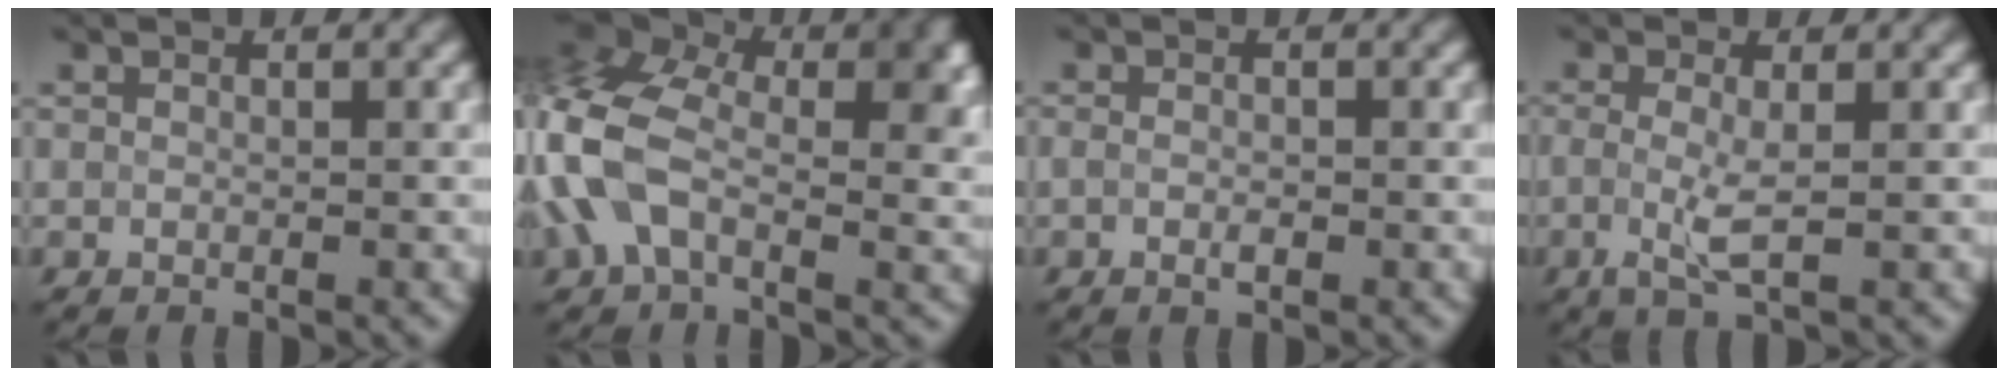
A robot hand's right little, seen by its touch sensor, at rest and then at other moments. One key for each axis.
{"total": 12.4, "fx": -0.5, "fy": 7.9, "fz": 9.6, "tx": -0.217, "ty": 0.002, "tz": -0.028}
{"total": 1.1, "fx": -0.4, "fy": 0.5, "fz": 0.8, "tx": -0.018, "ty": -0.004, "tz": -0.006}
{"total": 2.4, "fx": -0.3, "fy": 0.4, "fz": 2.4, "tx": -0.055, "ty": -0.007, "tz": -0.002}